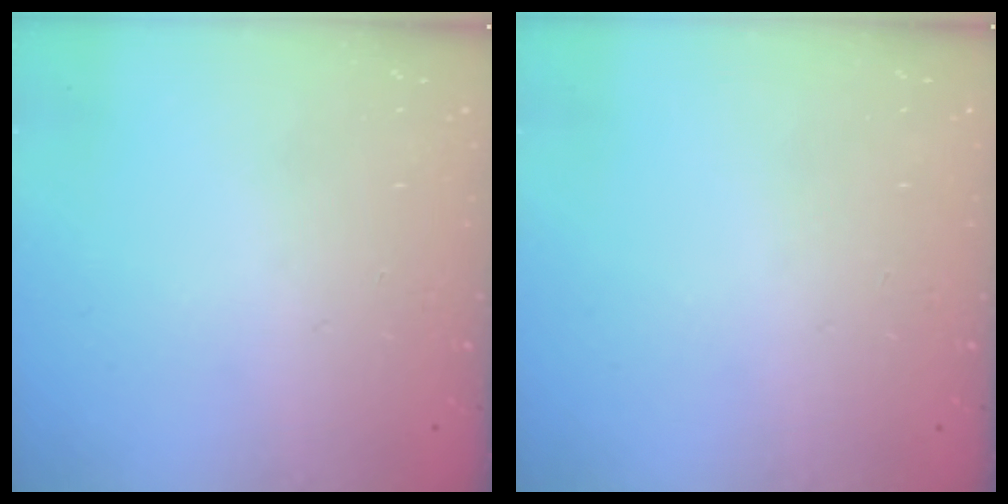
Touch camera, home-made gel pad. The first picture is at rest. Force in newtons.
{"total": 0.0}